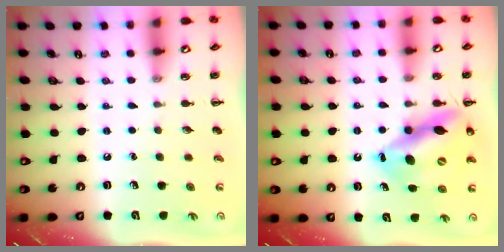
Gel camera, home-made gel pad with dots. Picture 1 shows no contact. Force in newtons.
{"total": 13.9, "press": 13.5, "slide": 3.6}